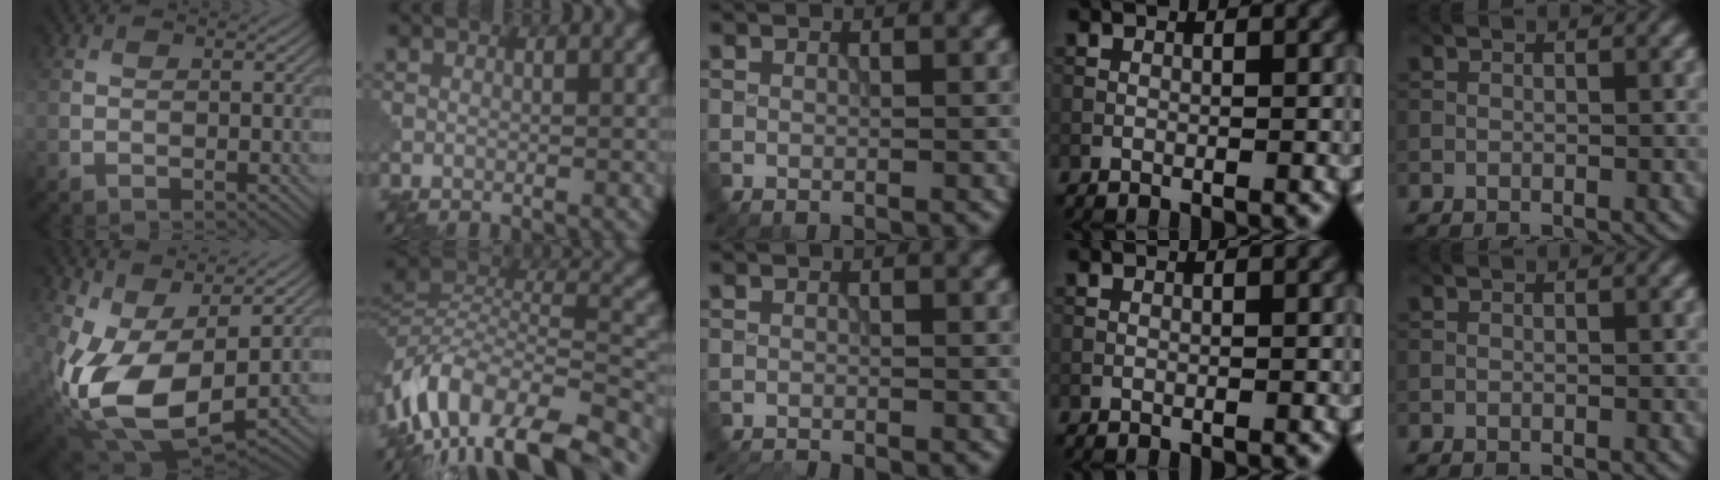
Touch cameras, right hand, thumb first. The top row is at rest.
{"thumb": {"total": 12.4, "force": [0.5, 6.6, 10.5], "torque": [-0.229, -0.019, 0.013]}, "index": {"total": 14.6, "force": [-10.1, 6.2, 8.5], "torque": [-0.180, 0.017, -0.174]}, "middle": {"total": 1.7, "force": [-1.7, 0.1, 0.3], "torque": [-0.005, -0.005, -0.036]}}